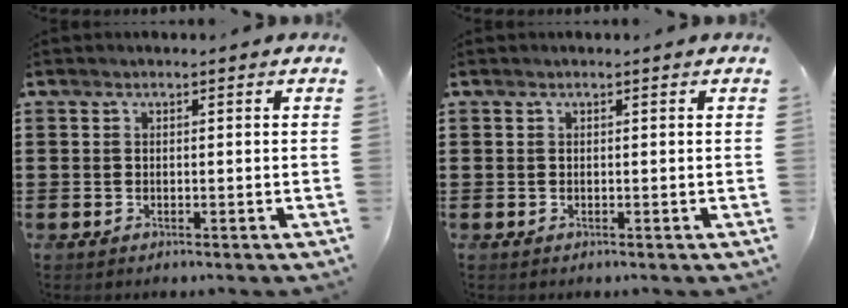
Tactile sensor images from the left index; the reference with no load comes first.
{"total": 0.0}